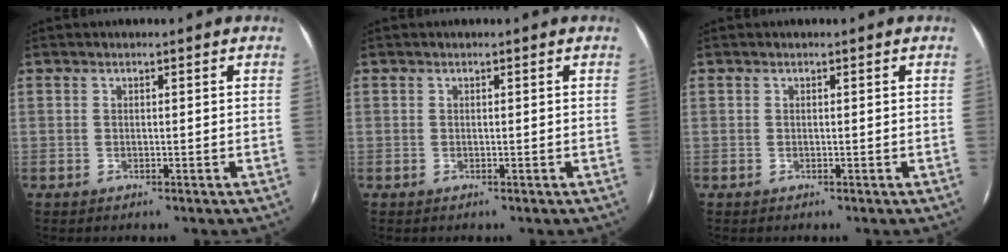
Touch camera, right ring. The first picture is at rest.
{"total": 0.0}
{"total": 0.0}